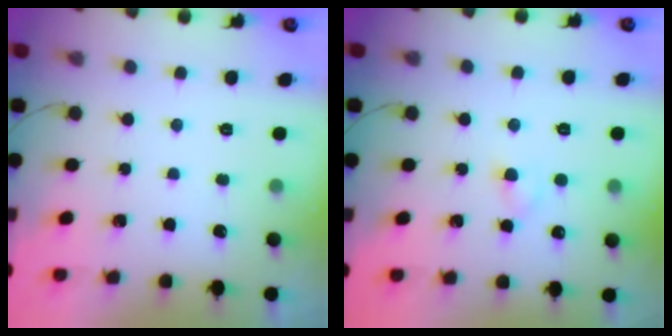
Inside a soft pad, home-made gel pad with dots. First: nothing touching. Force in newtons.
{"total": 2.6, "press": 2.3, "slide": 1.2}